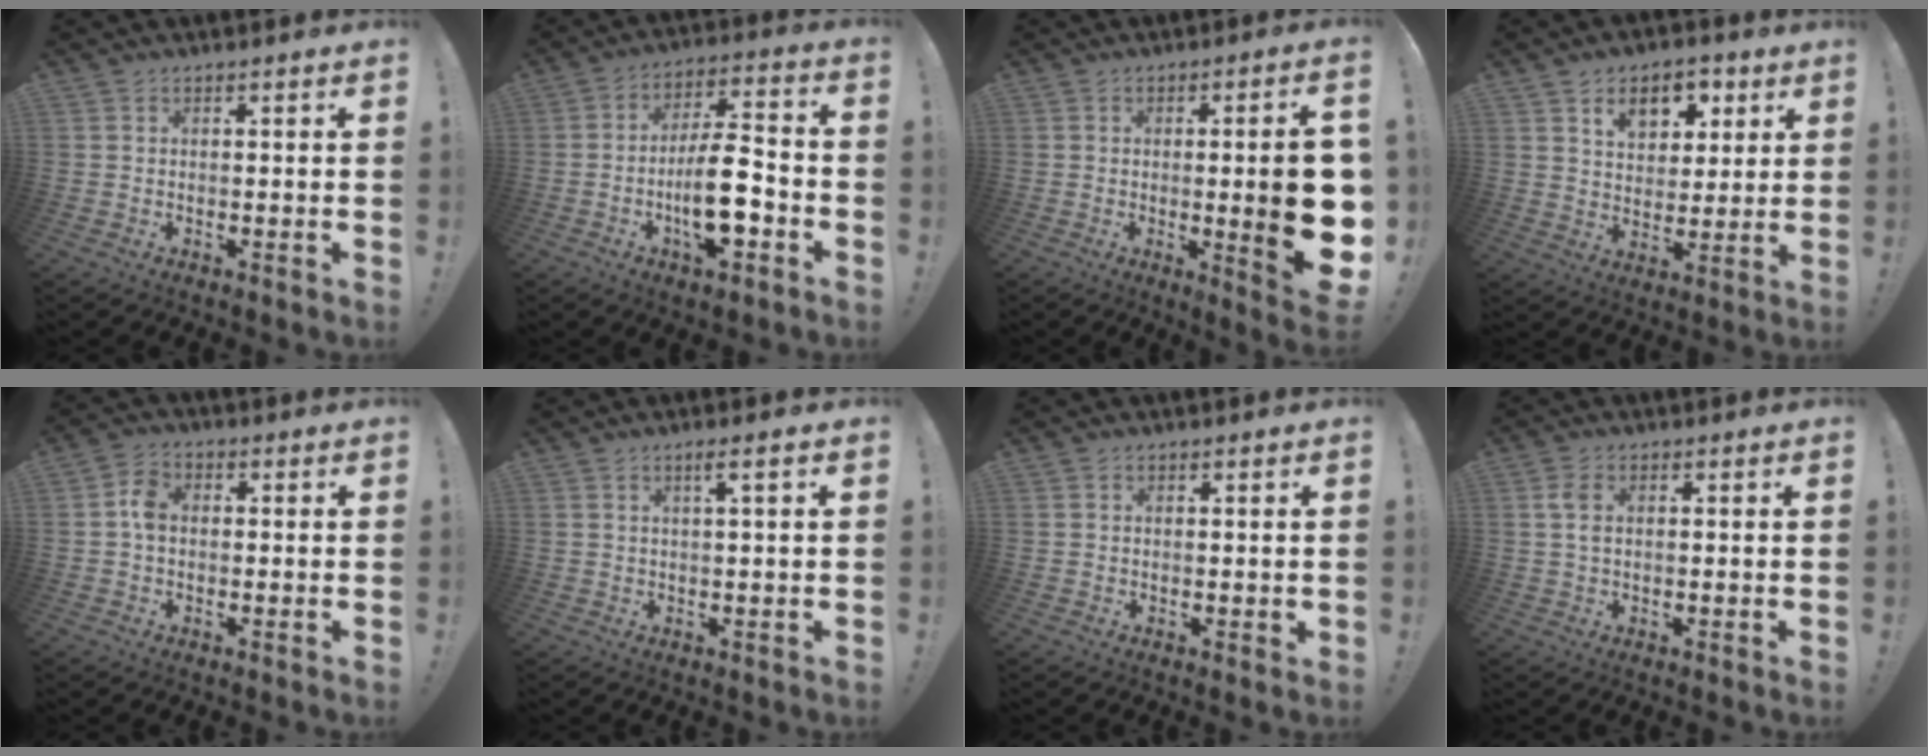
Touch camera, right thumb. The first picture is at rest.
{"total": 15.0, "force": [-4.7, 5.4, 13.2], "torque": [-0.245, 0.018, -0.080]}
{"total": 14.9, "force": [-1.1, 2.6, 14.6], "torque": [-0.186, -0.013, -0.010]}
{"total": 10.4, "force": [5.2, 7.2, 5.4], "torque": [-0.072, -0.019, 0.096]}
{"total": 5.3, "force": [-0.2, 3.7, 3.7], "torque": [-0.057, 0.013, 0.000]}
{"total": 3.1, "force": [1.3, -0.1, 2.8], "torque": [-0.040, -0.004, 0.014]}
{"total": 0.9, "force": [0.5, 0.6, 0.5], "torque": [0.000, -0.002, 0.008]}
{"total": 3.3, "force": [0.9, 1.9, 2.6], "torque": [-0.047, 0.005, 0.016]}